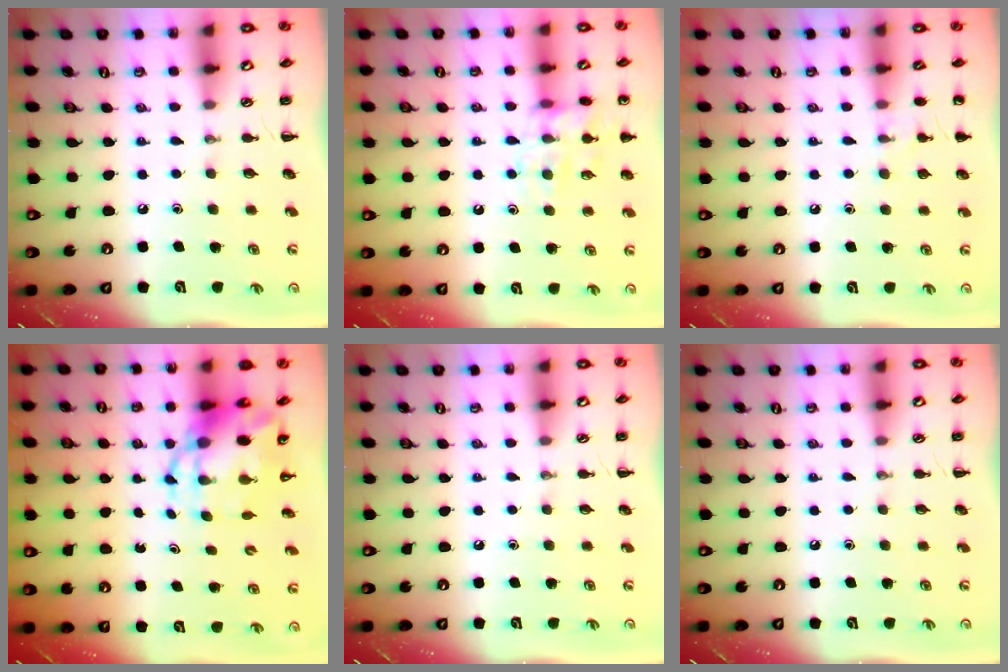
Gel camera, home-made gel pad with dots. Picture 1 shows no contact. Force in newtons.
{"total": 14.3, "press": 14.2, "slide": 1.8}
{"total": 5.3, "press": 5.1, "slide": 1.4}
{"total": 7.1, "press": 6.8, "slide": 1.9}
{"total": 0.0}
{"total": 0.0}